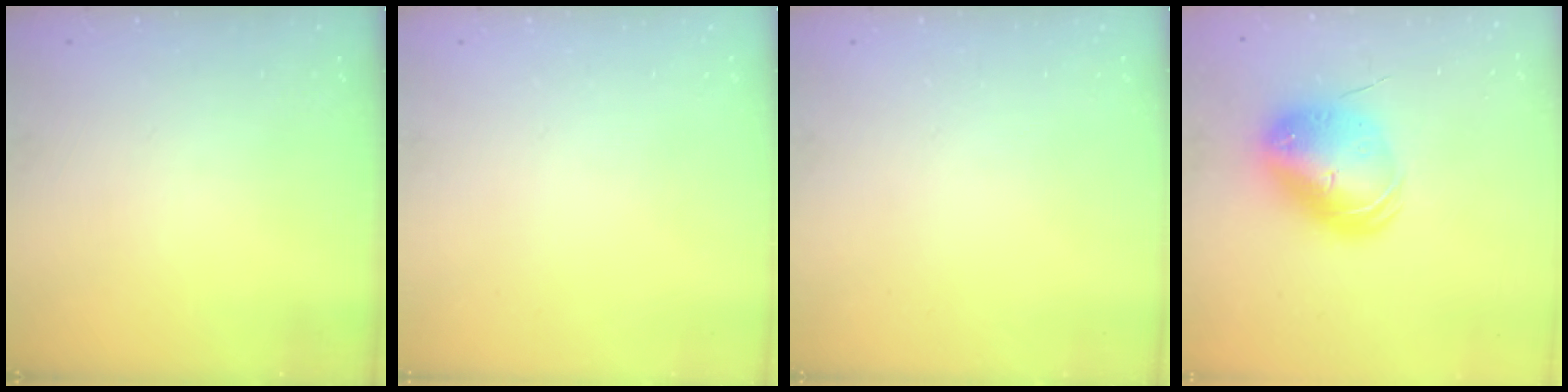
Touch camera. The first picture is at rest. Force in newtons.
{"total": 0.0}
{"total": 0.0}
{"total": 12.1, "press": 11.9, "slide": 2.3}